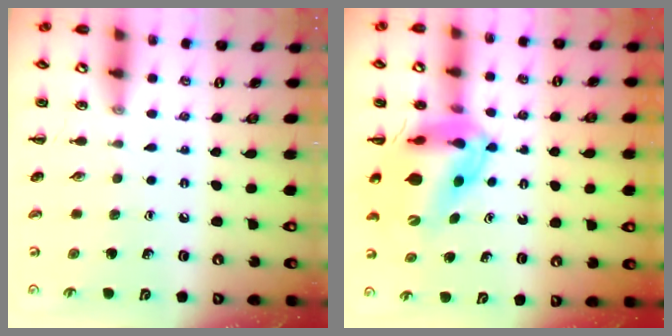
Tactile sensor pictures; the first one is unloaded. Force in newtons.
{"total": 12.1, "press": 11.6, "slide": 3.5}